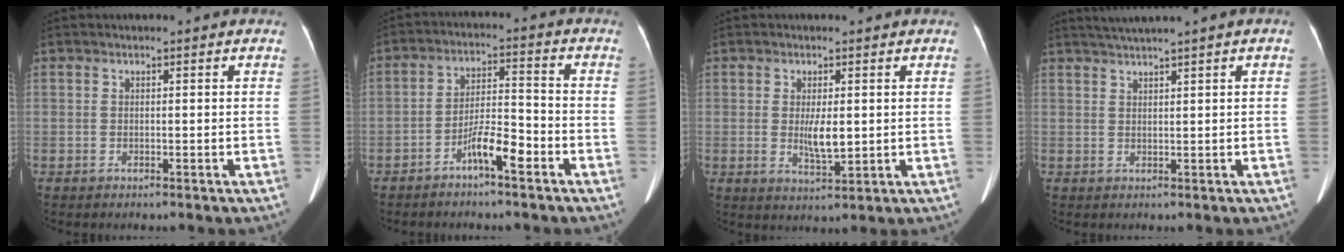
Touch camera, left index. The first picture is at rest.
{"total": 6.1, "force": [-3.8, 0.9, 4.7], "torque": [-0.092, 0.010, -0.068]}
{"total": 4.2, "force": [0.4, 1.2, 4.0], "torque": [-0.075, -0.009, 0.011]}
{"total": 3.2, "force": [2.5, -0.9, 1.9], "torque": [-0.041, 0.012, 0.051]}